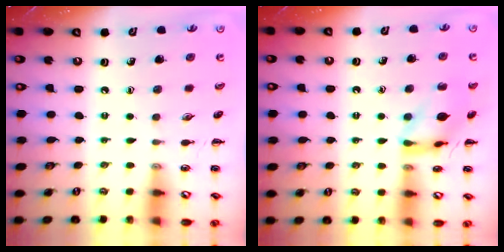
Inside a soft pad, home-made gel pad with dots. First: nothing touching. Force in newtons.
{"total": 11.4, "press": 11.3, "slide": 1.2}